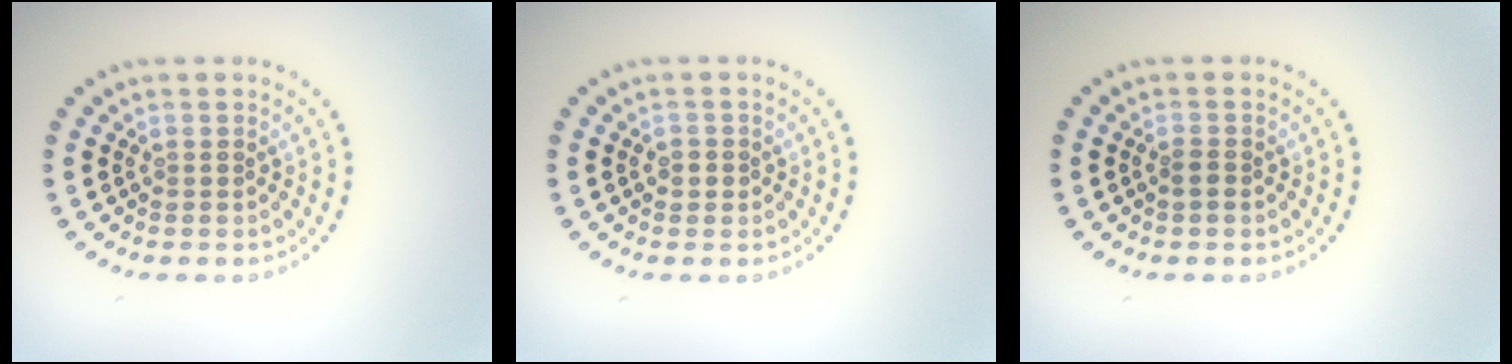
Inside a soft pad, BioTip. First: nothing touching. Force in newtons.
{"total": 1.1, "press": 1.0, "slide": 0.5}
{"total": 1.0, "press": 0.8, "slide": 0.5}